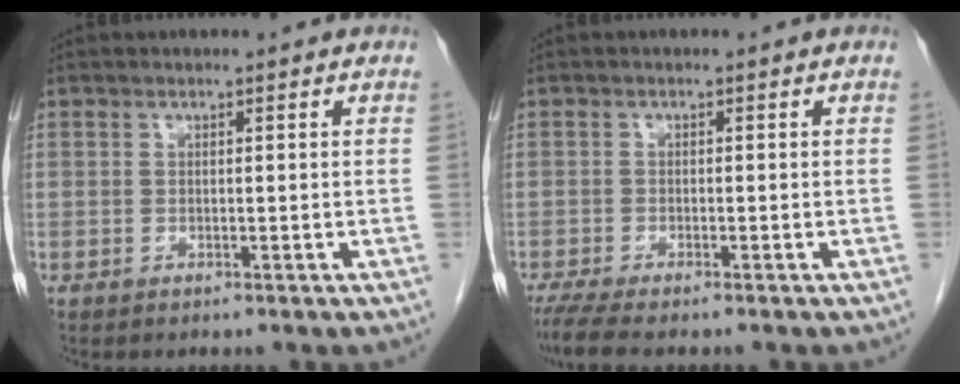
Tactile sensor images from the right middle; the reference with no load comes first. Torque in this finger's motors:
{"motor_torque": [0.59, -0.36, 0.04, 0.05]}